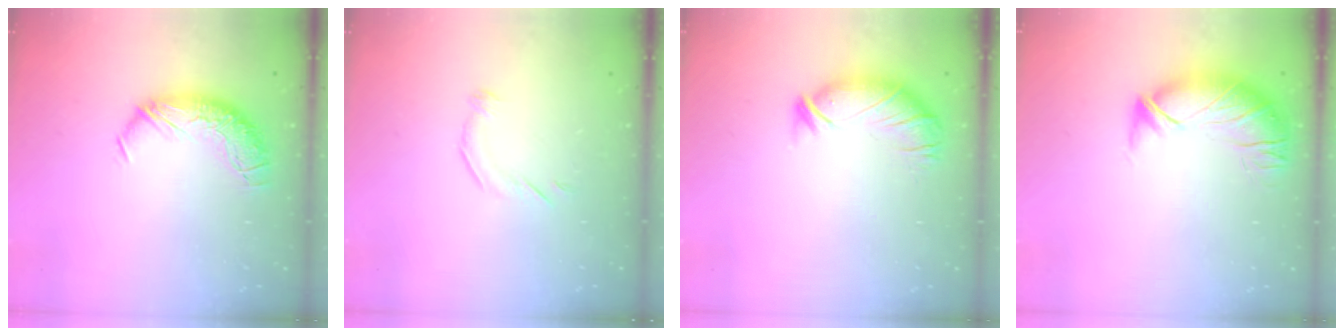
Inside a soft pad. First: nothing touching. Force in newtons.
{"total": 4.3, "press": 4.2, "slide": 0.7}
{"total": 2.9, "press": 2.3, "slide": 1.7}
{"total": 2.8, "press": 1.3, "slide": 2.5}